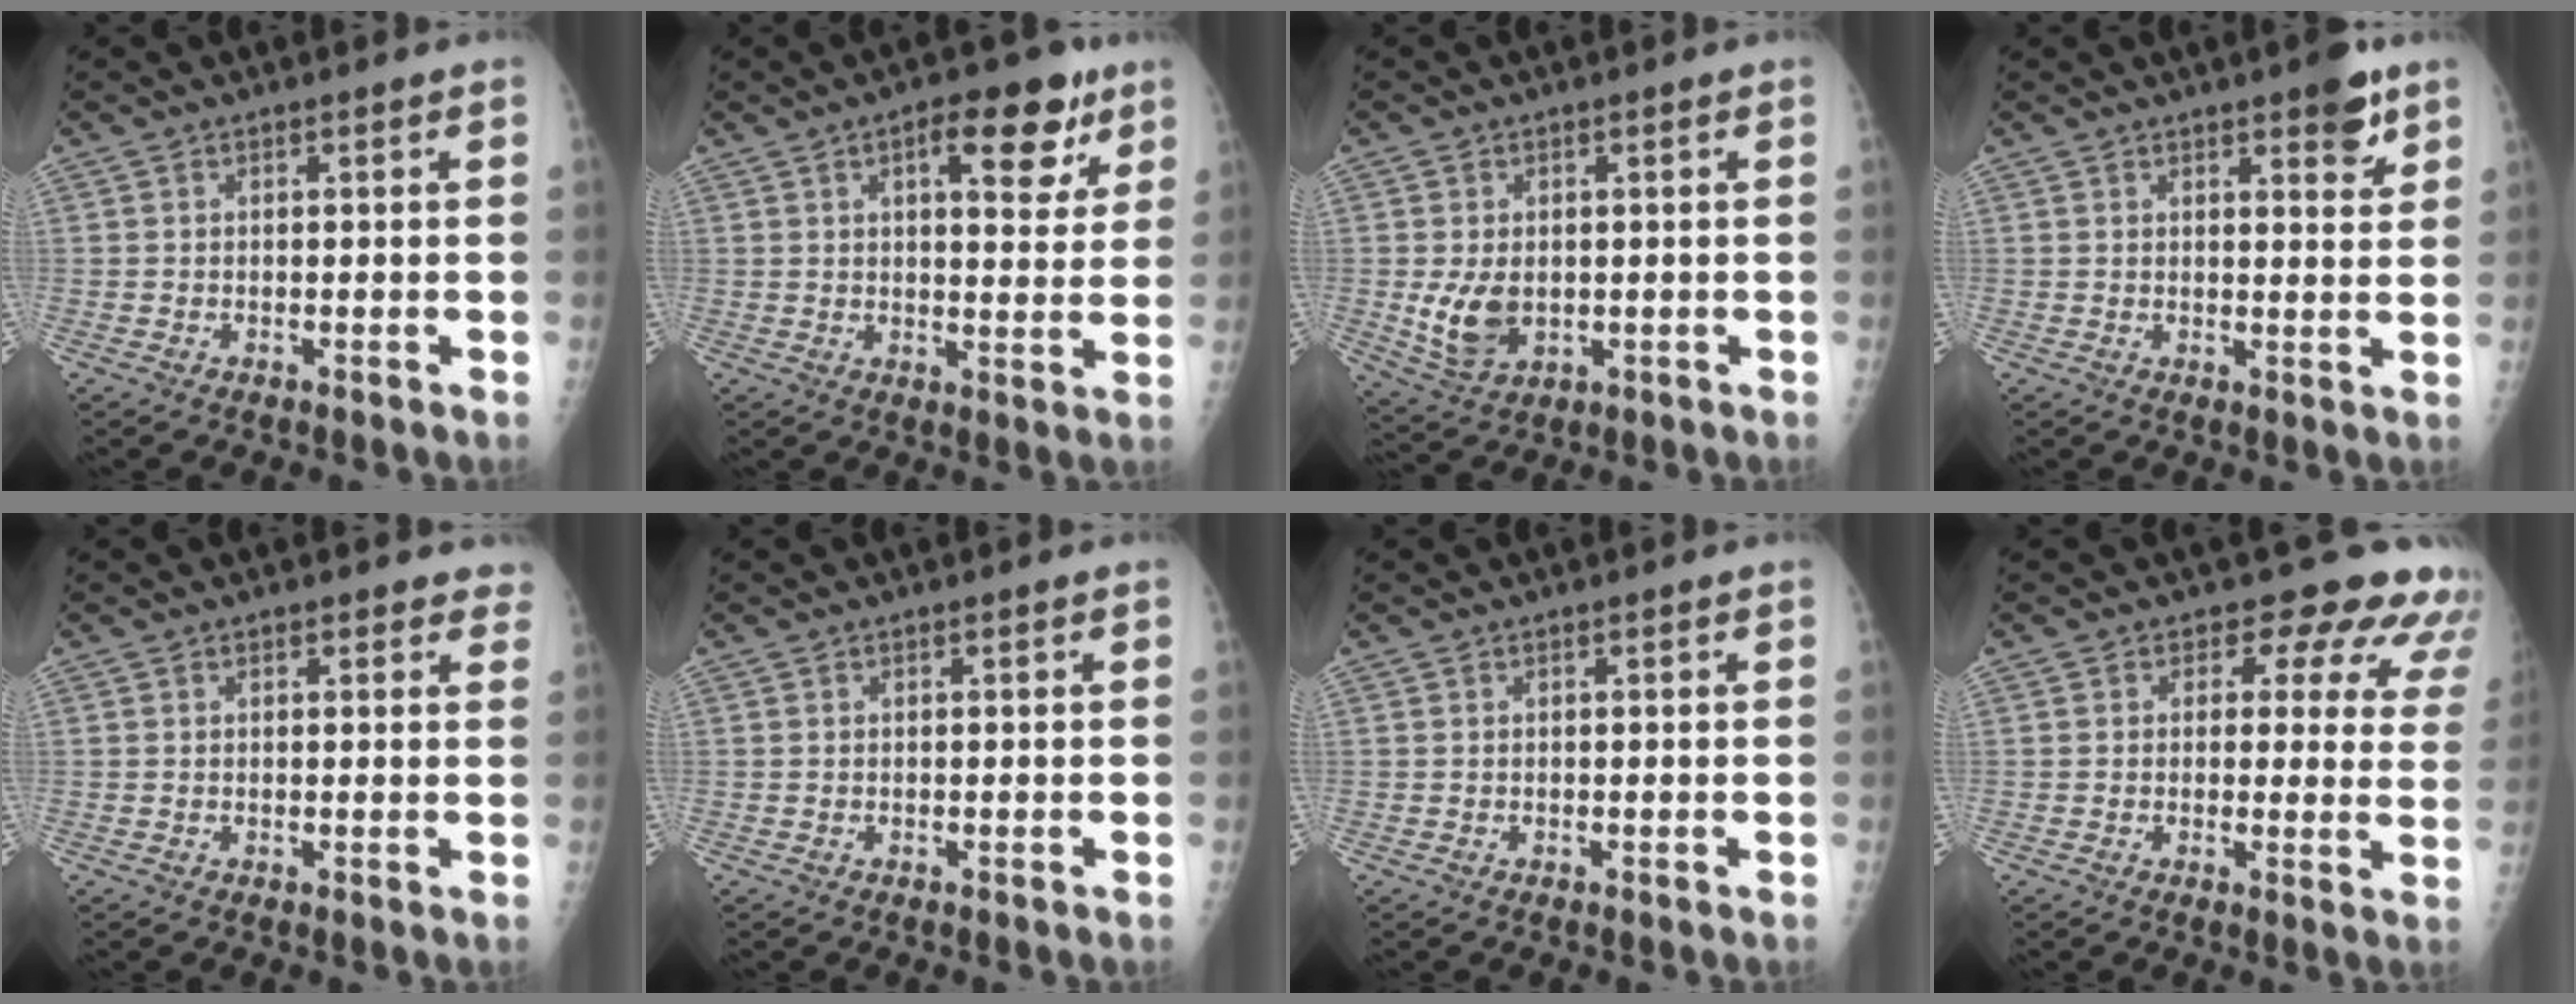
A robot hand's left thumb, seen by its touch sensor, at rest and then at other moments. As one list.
[{"total": 11.0, "force": [5.3, 4.8, 8.3], "torque": [-0.080, -0.013, 0.069]}, {"total": 6.9, "force": [-0.3, 4.7, 5.0], "torque": [-0.081, -0.013, 0.008]}, {"total": 5.5, "force": [3.4, 1.8, 3.9], "torque": [-0.036, -0.017, 0.039]}, {"total": 3.0, "force": [2.6, 1.4, 0.7], "torque": [0.026, -0.007, 0.015]}, {"total": 0.0}, {"total": 0.0}, {"total": 12.1, "force": [9.8, 6.3, 3.6], "torque": [0.021, -0.045, 0.078]}]